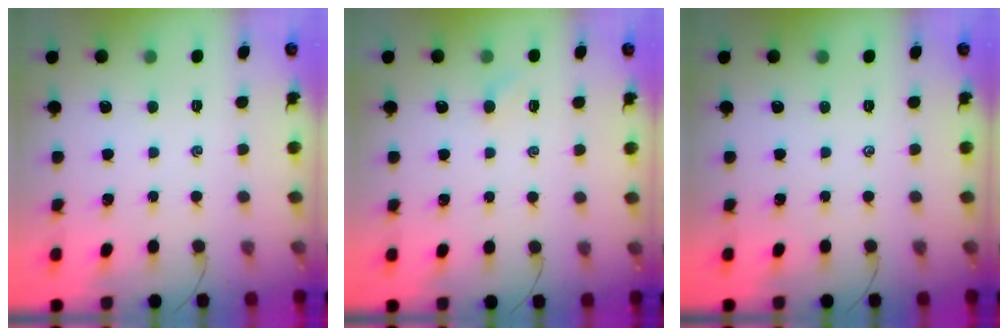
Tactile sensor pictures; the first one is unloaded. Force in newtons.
{"total": 2.6, "press": 2.5, "slide": 0.8}
{"total": 0.0}